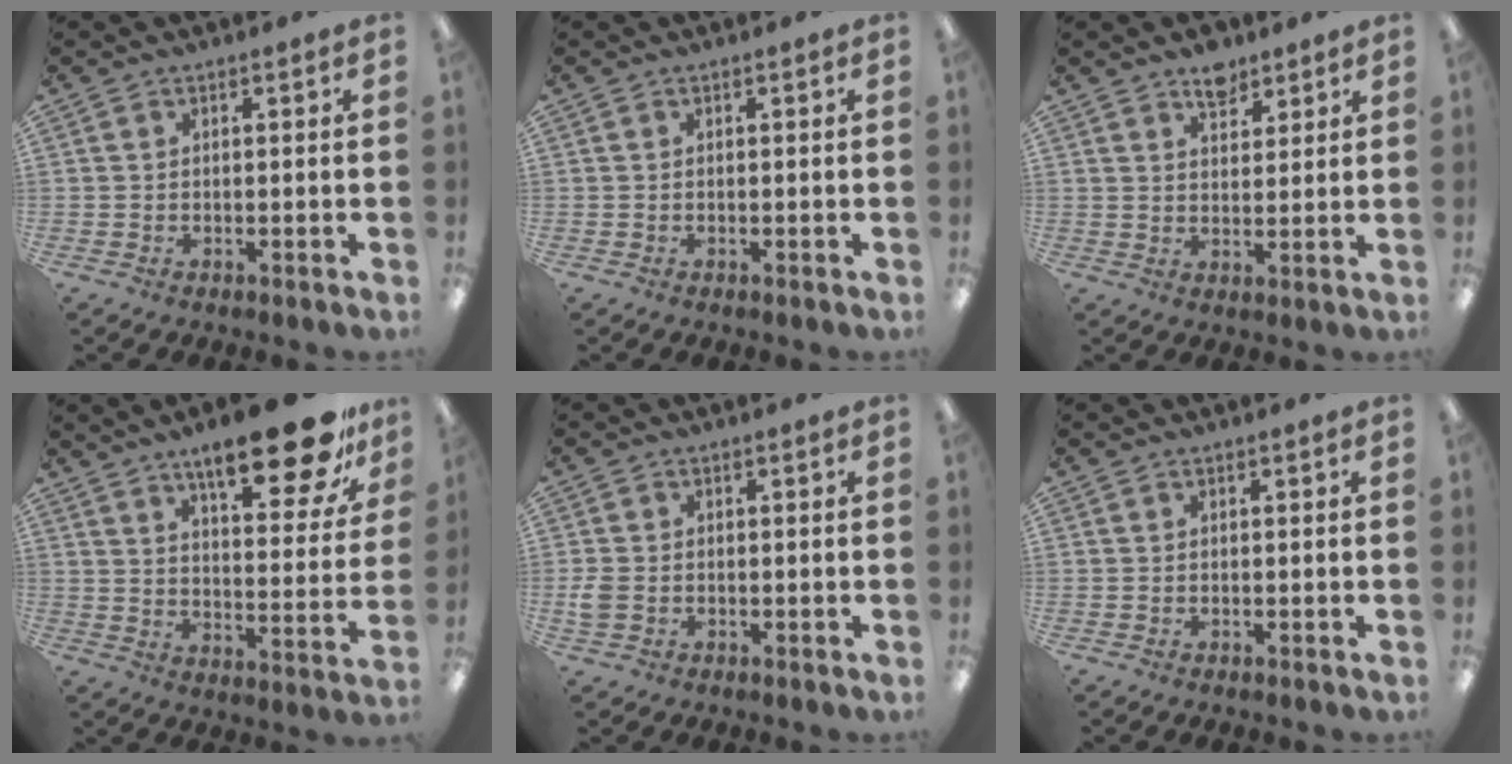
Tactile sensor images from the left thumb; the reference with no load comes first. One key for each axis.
{"total": 0.0}
{"total": 5.3, "fx": 4.3, "fy": 2.6, "fz": 1.8, "tx": -0.014, "ty": -0.025, "tz": 0.074}
{"total": 20.7, "fx": 14.1, "fy": 5.8, "fz": 13.9, "tx": -0.209, "ty": -0.085, "tz": 0.226}
{"total": 3.3, "fx": -0.6, "fy": 2.5, "fz": 2.0, "tx": -0.040, "ty": 0.004, "tz": -0.010}
{"total": 0.0}